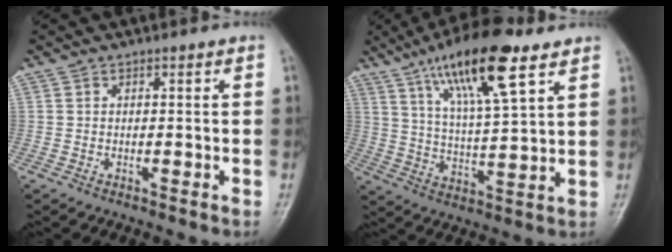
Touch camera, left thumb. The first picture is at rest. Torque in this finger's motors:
{"motor_torque": [0.78, 0.37, 1.74, -1.04, 0.41]}